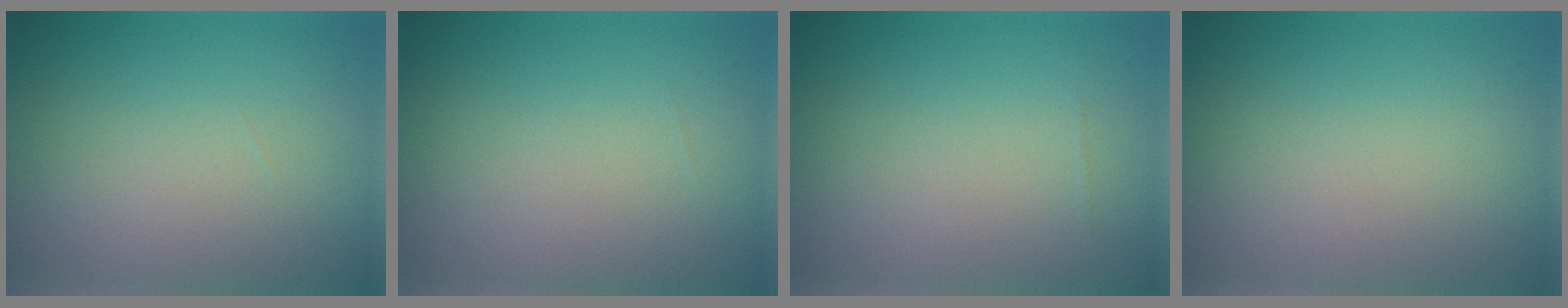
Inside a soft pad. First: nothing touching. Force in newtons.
{"total": 0.0}
{"total": 0.0}
{"total": 0.0}